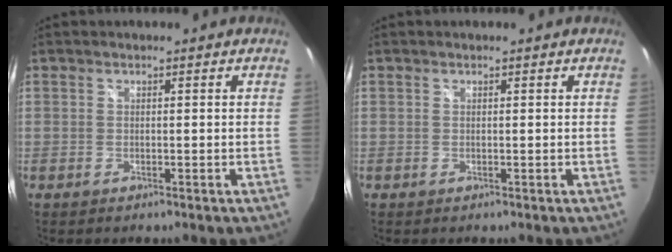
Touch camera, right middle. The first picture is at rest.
{"total": 0.0}